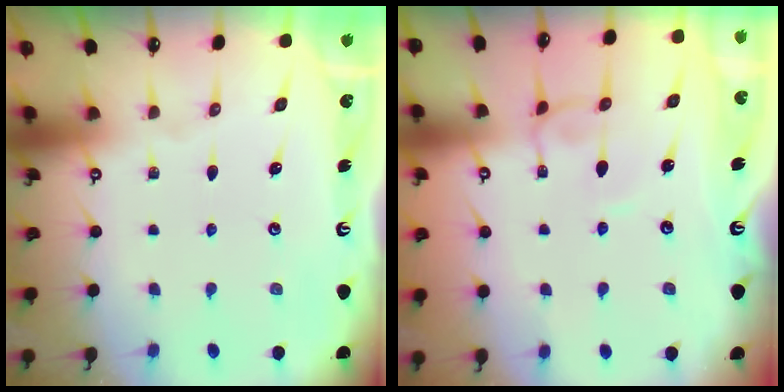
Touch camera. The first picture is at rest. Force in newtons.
{"total": 2.6, "press": 2.6, "slide": 0.2}